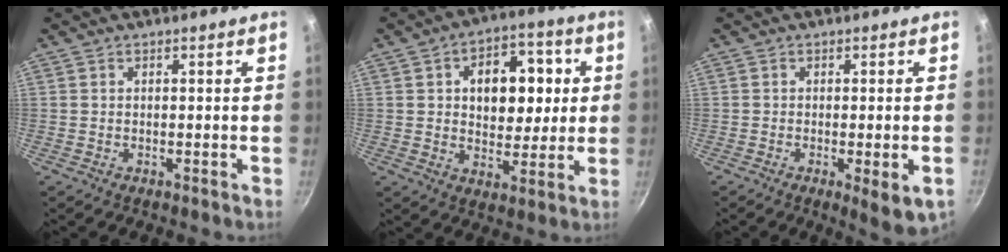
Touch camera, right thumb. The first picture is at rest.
{"total": 14.2, "force": [2.6, 9.6, 10.1], "torque": [-0.095, 0.003, 0.034]}
{"total": 5.9, "force": [-1.8, 1.4, 5.4], "torque": [-0.073, -0.005, -0.021]}